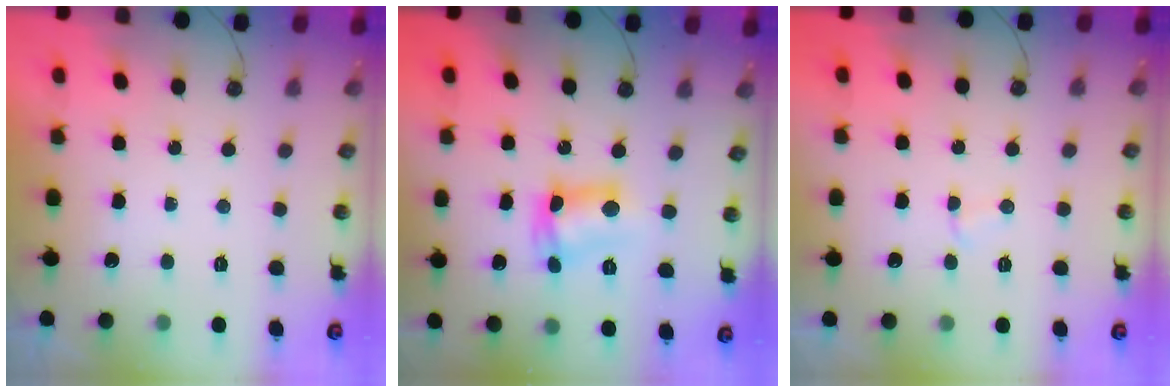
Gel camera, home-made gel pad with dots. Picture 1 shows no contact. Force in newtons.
{"total": 9.5, "press": 8.7, "slide": 3.8}
{"total": 2.3, "press": 2.3, "slide": 0.3}